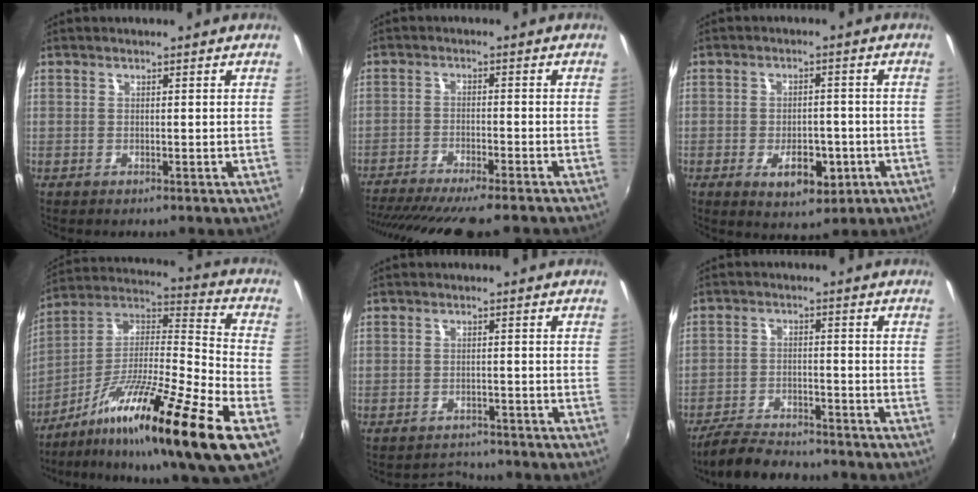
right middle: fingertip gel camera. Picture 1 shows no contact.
{"total": 15.7, "force": [-13.5, 1.4, 7.7], "torque": [-0.154, -0.039, -0.209]}
{"total": 7.6, "force": [-3.0, 4.3, 5.5], "torque": [-0.102, -0.004, -0.036]}
{"total": 21.5, "force": [-11.0, 1.1, 18.5], "torque": [-0.303, -0.015, -0.203]}
{"total": 3.5, "force": [-3.2, 1.3, -0.5], "torque": [-0.002, 0.010, -0.055]}
{"total": 7.5, "force": [-6.7, 2.5, 2.2], "torque": [-0.074, -0.003, -0.112]}